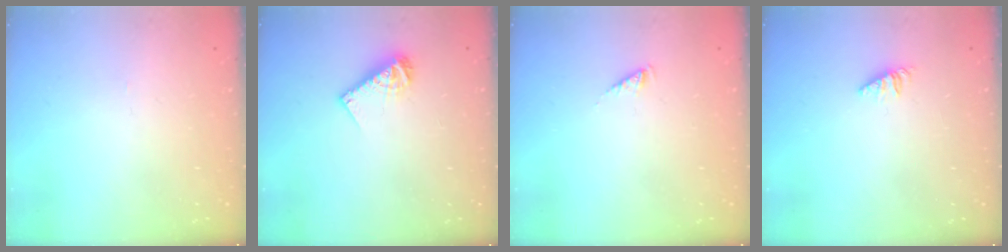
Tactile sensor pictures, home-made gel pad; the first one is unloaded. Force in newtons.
{"total": 8.2, "press": 8.2, "slide": 0.7}
{"total": 0.8, "press": 0.8, "slide": 0.2}
{"total": 1.2, "press": 1.2, "slide": 0.3}